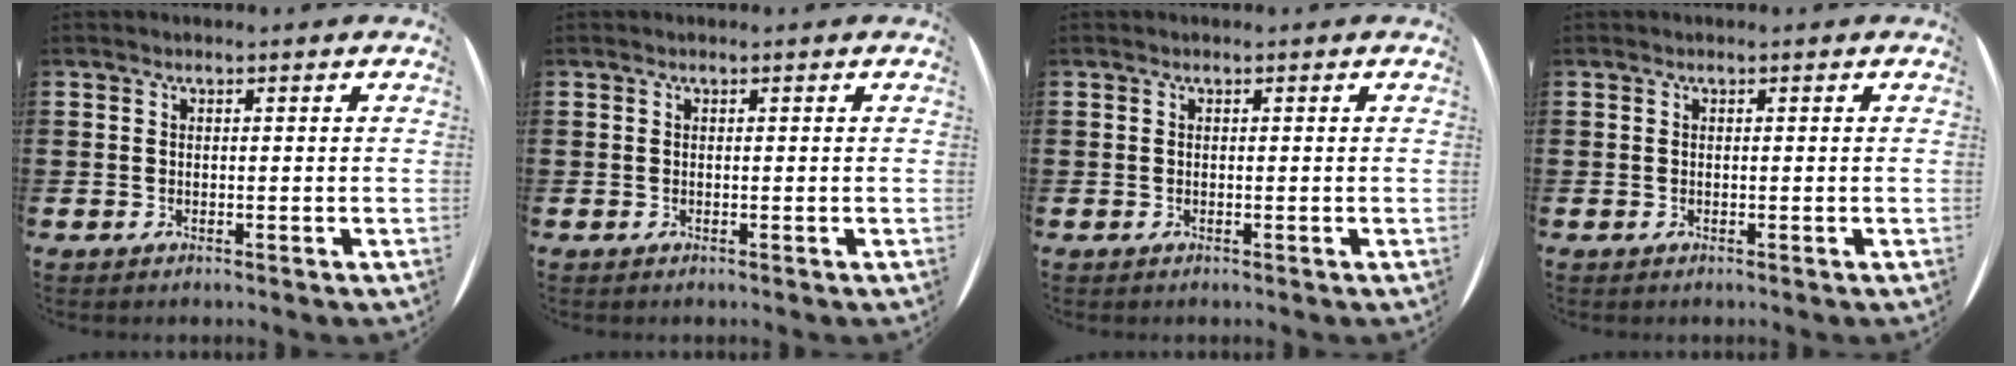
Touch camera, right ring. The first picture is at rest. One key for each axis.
{"total": 0.0}
{"total": 0.0}
{"total": 0.0}